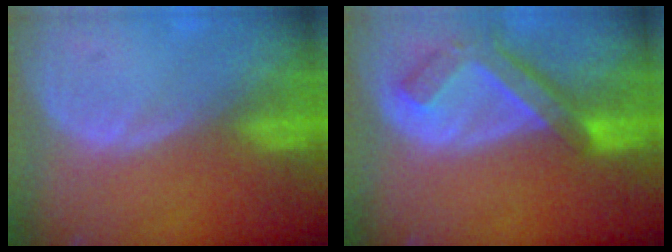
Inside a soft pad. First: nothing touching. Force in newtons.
{"total": 7.3, "press": 6.4, "slide": 3.6}